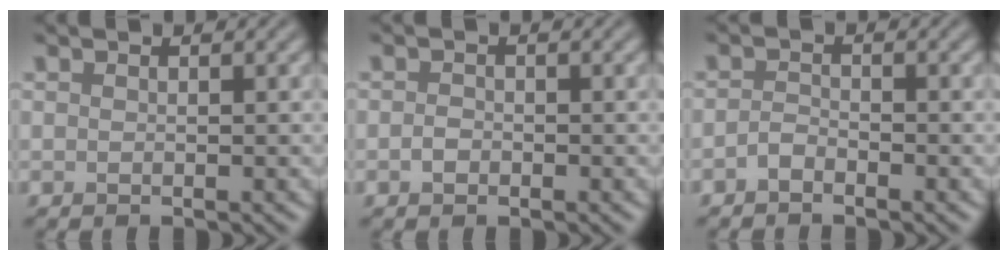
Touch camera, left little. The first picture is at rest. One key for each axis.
{"total": 0.9, "fx": -0.4, "fy": 0.7, "fz": 0.5, "tx": -0.011, "ty": 0.000, "tz": -0.010}
{"total": 1.1, "fx": -0.8, "fy": 0.5, "fz": 0.6, "tx": -0.013, "ty": 0.003, "tz": -0.020}